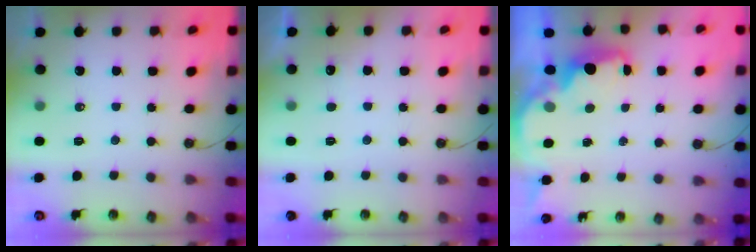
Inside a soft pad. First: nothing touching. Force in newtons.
{"total": 3.6, "press": 3.4, "slide": 1.1}
{"total": 2.6, "press": 2.5, "slide": 0.8}